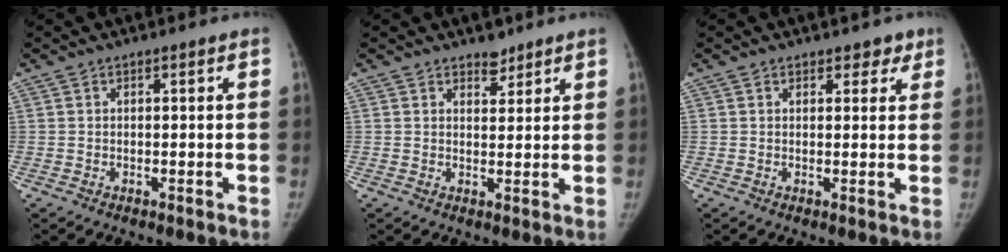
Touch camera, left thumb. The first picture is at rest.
{"total": 2.8, "force": [2.3, 1.5, 0.7], "torque": [0.006, -0.016, 0.034]}
{"total": 2.9, "force": [2.0, 1.8, 1.0], "torque": [0.016, -0.008, 0.022]}